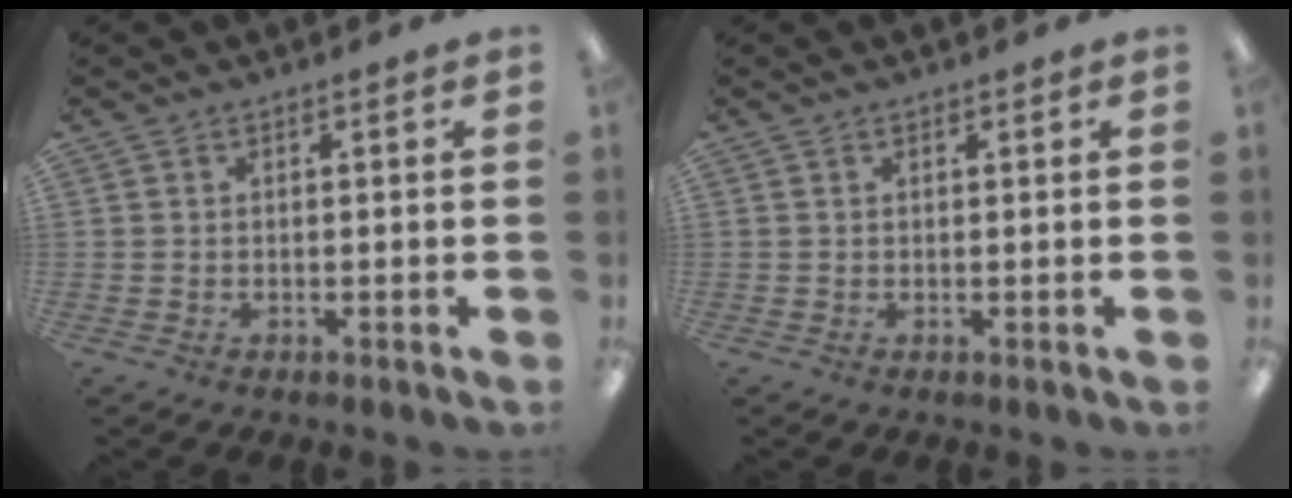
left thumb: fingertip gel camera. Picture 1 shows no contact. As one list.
[{"total": 0.7, "force": [0.5, 0.5, 0.2], "torque": [-0.005, 0.003, 0.009]}]